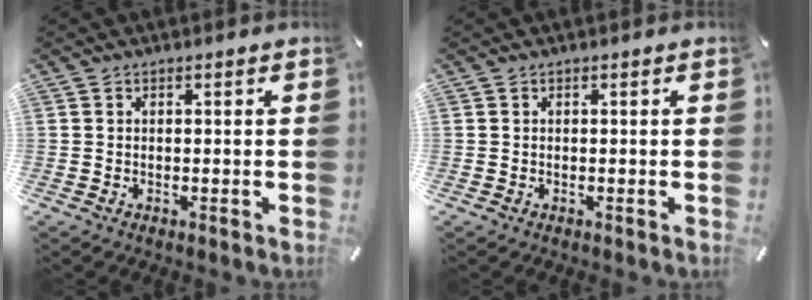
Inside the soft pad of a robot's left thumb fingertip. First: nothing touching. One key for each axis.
{"total": 0.0}